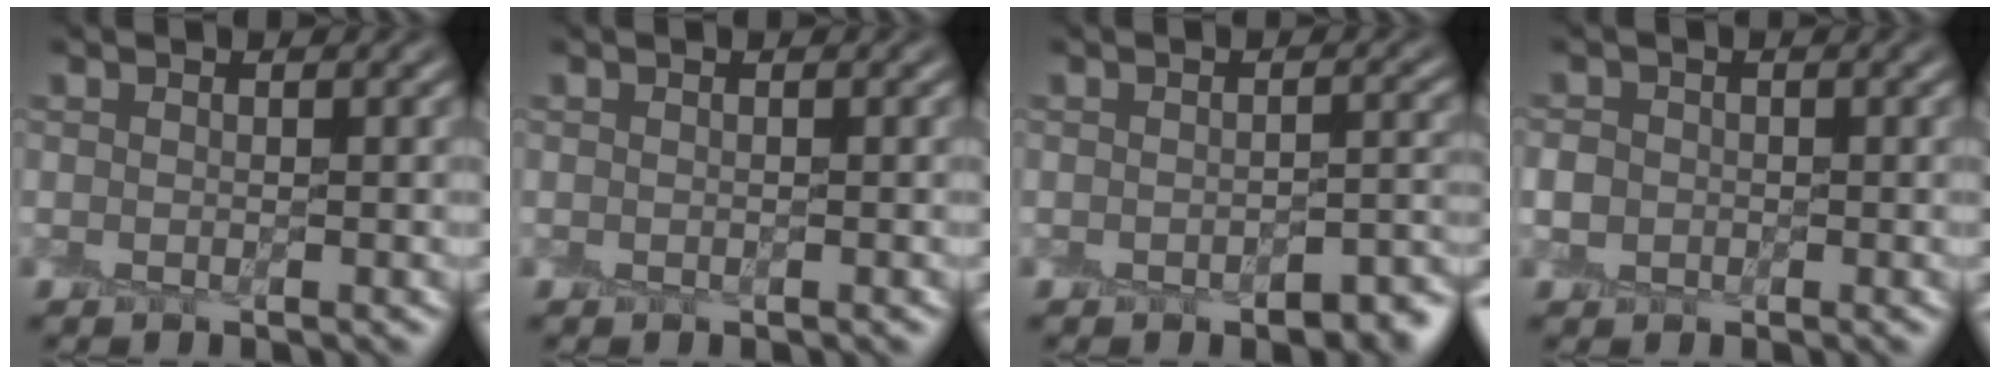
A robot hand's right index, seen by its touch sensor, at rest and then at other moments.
{"total": 0.0}
{"total": 3.4, "force": [-2.7, 1.2, 1.8], "torque": [-0.022, 0.000, -0.033]}
{"total": 1.8, "force": [-0.5, 1.7, 0.3], "torque": [-0.005, 0.001, -0.014]}